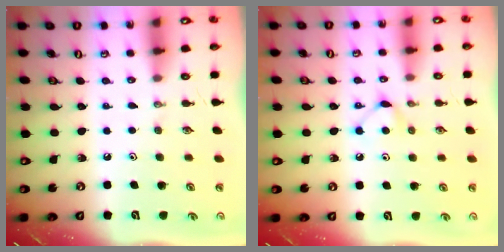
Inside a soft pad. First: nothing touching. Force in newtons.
{"total": 6.1, "press": 6.1, "slide": 0.7}